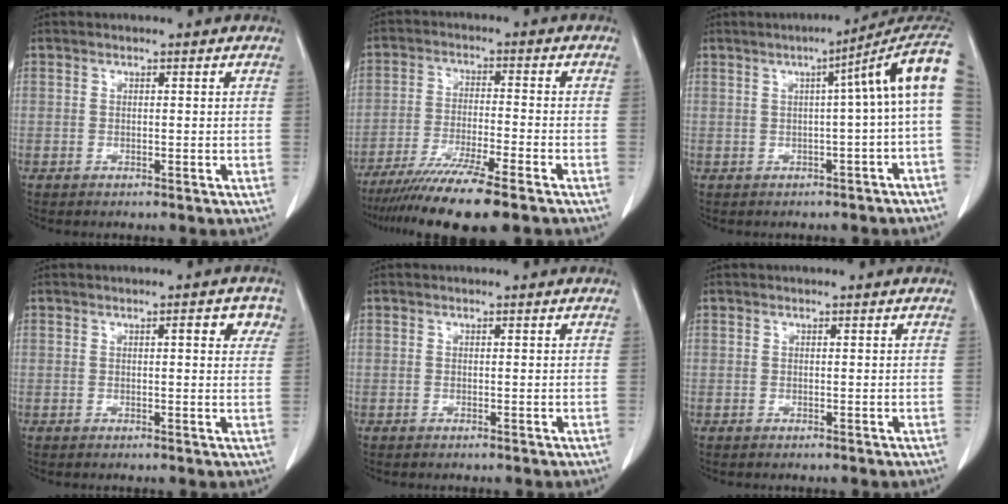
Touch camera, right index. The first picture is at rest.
{"total": 12.7, "force": [-9.9, -0.2, 7.8], "torque": [-0.130, -0.034, -0.161]}
{"total": 8.6, "force": [1.6, -0.7, 8.4], "torque": [-0.093, 0.039, 0.012]}
{"total": 3.4, "force": [1.4, 0.9, 2.9], "torque": [-0.030, 0.005, 0.013]}
{"total": 0.0}
{"total": 0.0}